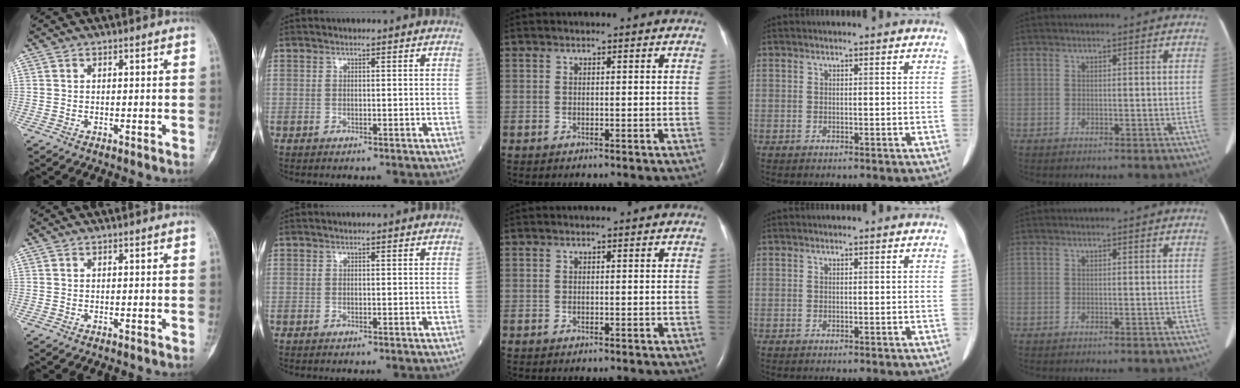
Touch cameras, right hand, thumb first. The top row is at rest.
{}